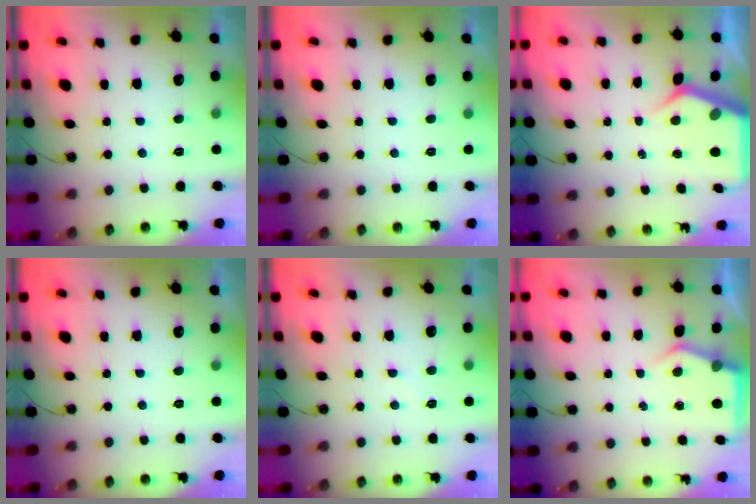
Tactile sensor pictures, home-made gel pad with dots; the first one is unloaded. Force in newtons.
{"total": 0.0}
{"total": 5.8, "press": 5.8, "slide": 0.3}
{"total": 0.0}
{"total": 5.8, "press": 5.8, "slide": 0.7}
{"total": 4.6, "press": 4.6, "slide": 0.6}